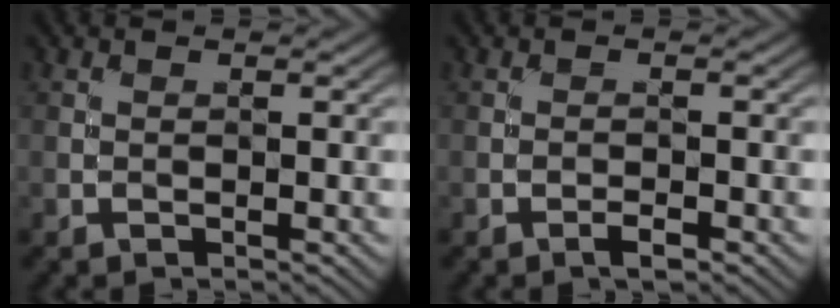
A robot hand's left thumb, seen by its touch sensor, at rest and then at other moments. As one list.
[{"total": 1.3, "force": [-0.8, 0.3, 1.0], "torque": [-0.016, 0.002, -0.017]}]